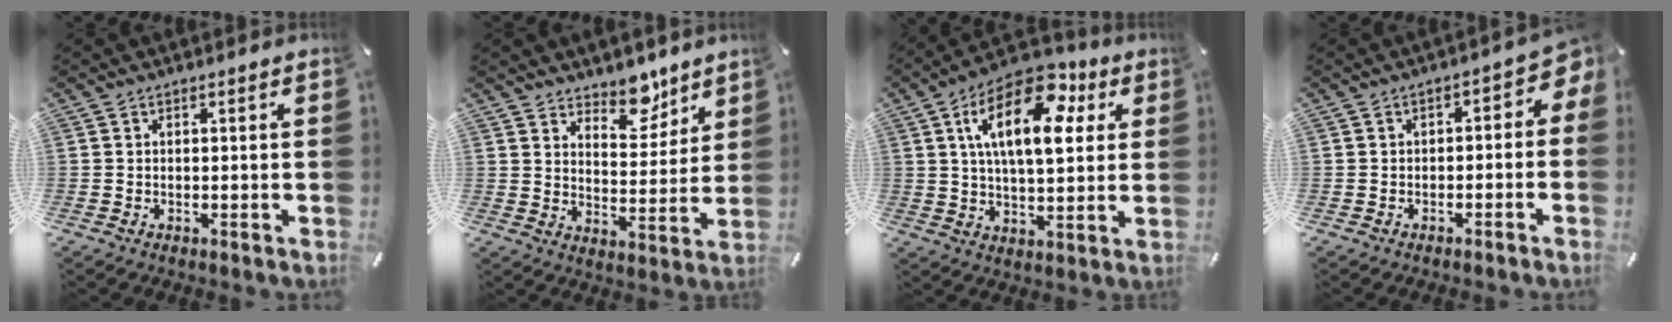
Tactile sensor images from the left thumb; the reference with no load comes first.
{"total": 9.0, "force": [7.6, 4.6, 1.5], "torque": [0.000, -0.067, 0.137]}
{"total": 18.6, "force": [7.2, 9.1, 14.5], "torque": [-0.241, -0.018, 0.112]}
{"total": 3.7, "force": [-1.0, 2.5, 2.6], "torque": [-0.037, 0.001, -0.027]}